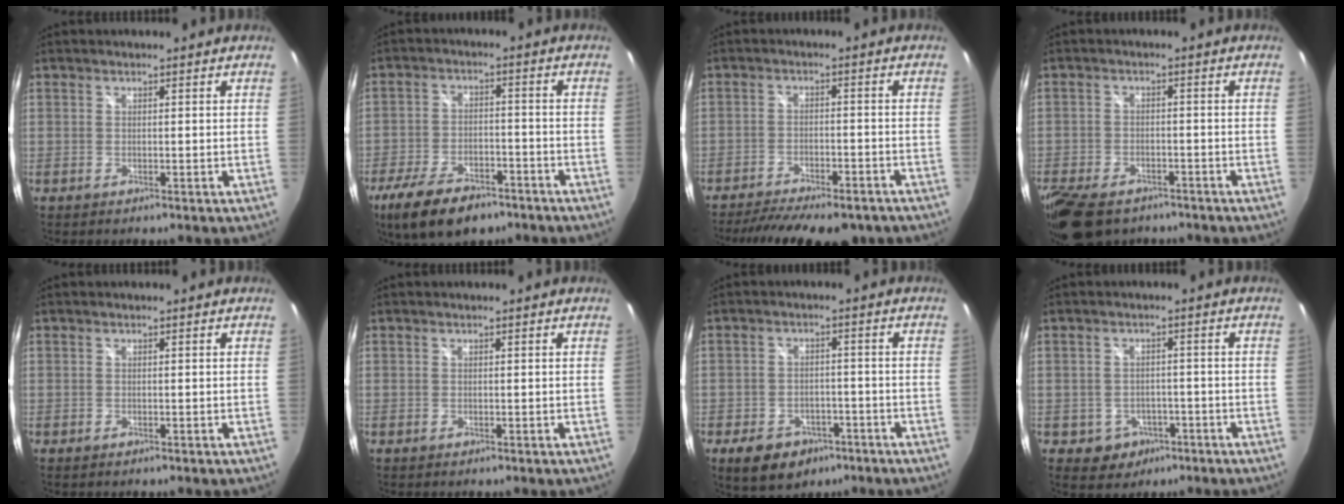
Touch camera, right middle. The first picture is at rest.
{"total": 14.5, "force": [-9.8, 6.8, 8.2], "torque": [-0.186, -0.022, -0.161]}
{"total": 17.4, "force": [-13.9, 5.5, 8.7], "torque": [-0.174, -0.032, -0.191]}
{"total": 12.7, "force": [-9.0, 6.6, 6.0], "torque": [-0.160, -0.027, -0.155]}
{"total": 0.0}
{"total": 0.0}
{"total": 9.4, "force": [-5.5, 6.4, 4.1], "torque": [-0.099, 0.004, -0.067]}
{"total": 5.1, "force": [-2.2, 4.5, 1.0], "torque": [-0.034, 0.008, -0.018]}